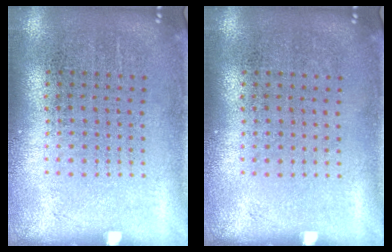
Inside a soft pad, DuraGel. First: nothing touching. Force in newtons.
{"total": 0.0}